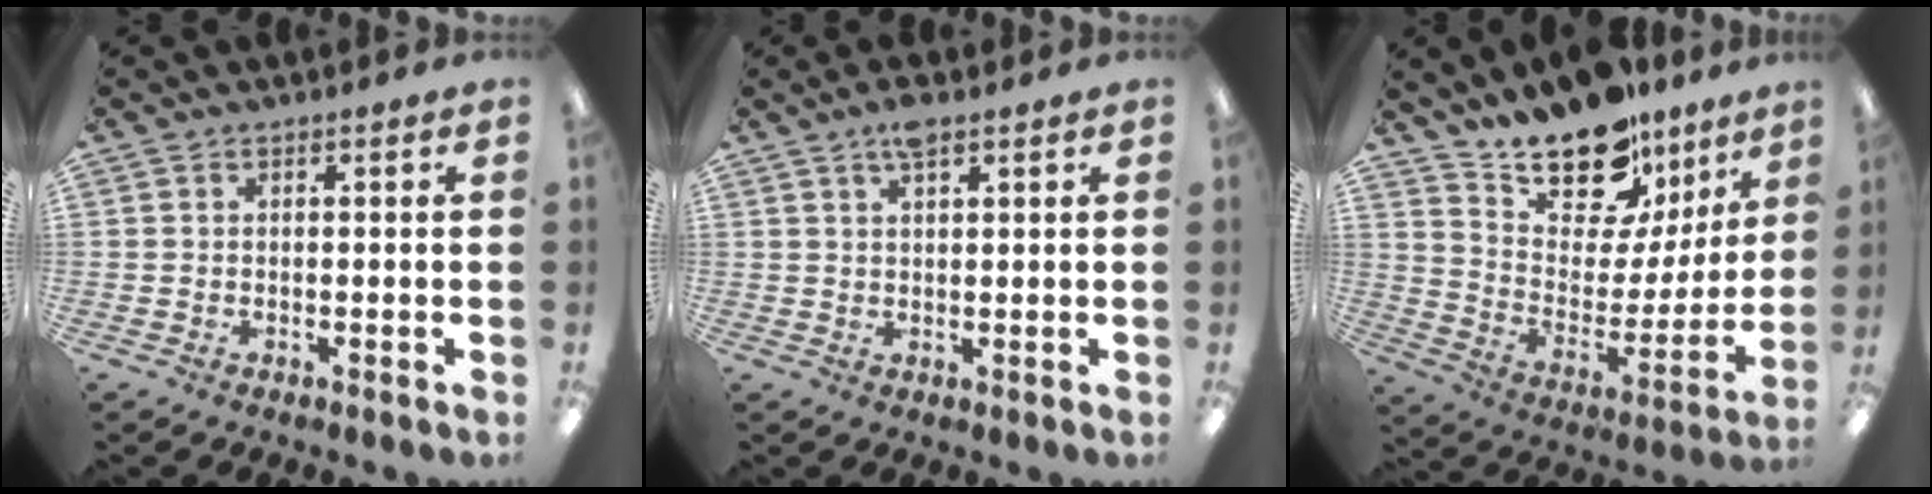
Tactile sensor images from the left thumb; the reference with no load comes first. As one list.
[{"total": 3.9, "force": [2.7, 1.0, 2.6], "torque": [-0.050, 0.000, 0.046]}, {"total": 16.8, "force": [13.3, 8.1, 6.2], "torque": [-0.097, -0.099, 0.239]}]